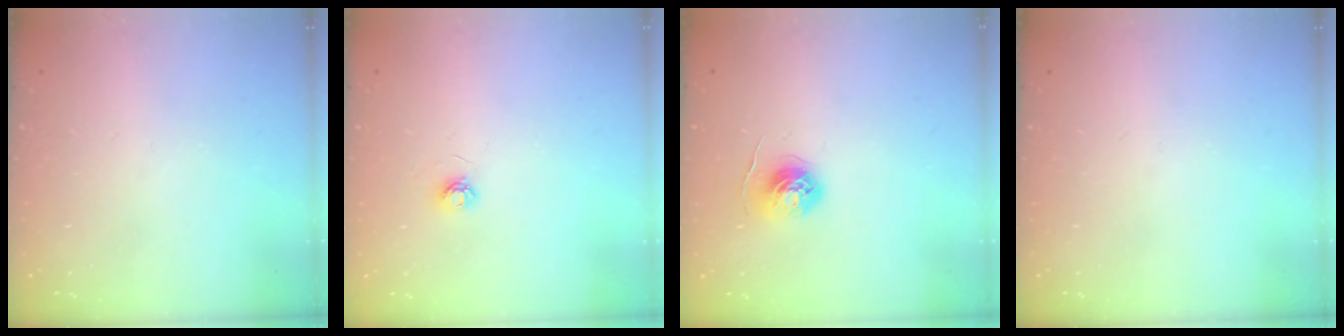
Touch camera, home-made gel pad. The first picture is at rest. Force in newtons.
{"total": 4.7, "press": 4.6, "slide": 0.6}
{"total": 5.7, "press": 5.7, "slide": 0.5}
{"total": 0.0}